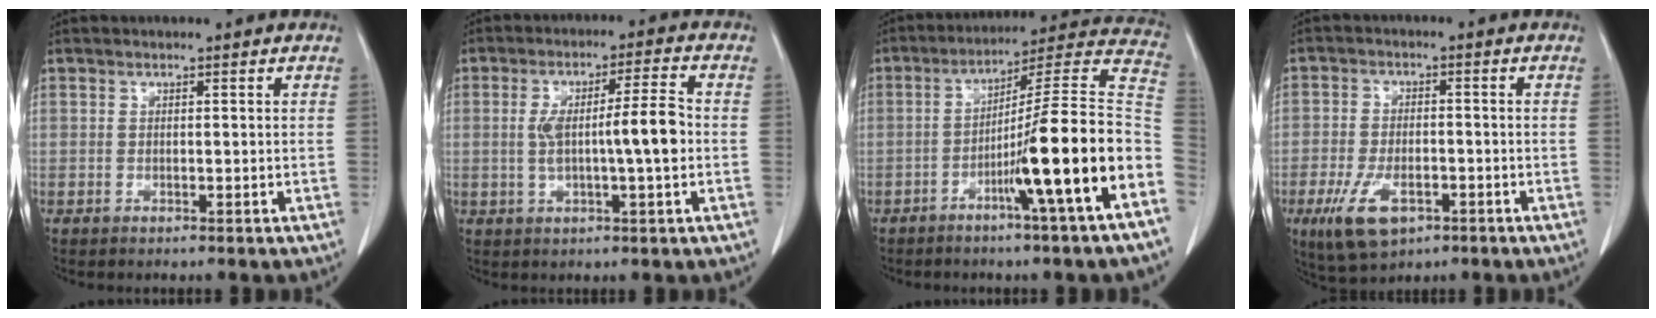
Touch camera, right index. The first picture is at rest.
{"total": 8.5, "force": [-0.5, 0.6, 8.5], "torque": [-0.148, 0.014, -0.007]}
{"total": 18.2, "force": [-6.6, -1.7, 16.9], "torque": [-0.219, 0.010, -0.109]}
{"total": 8.2, "force": [-4.0, 4.2, 5.8], "torque": [-0.119, -0.006, -0.062]}